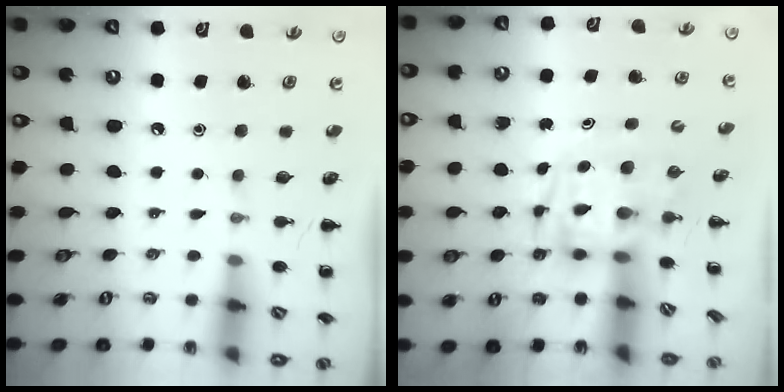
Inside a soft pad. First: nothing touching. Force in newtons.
{"total": 3.2, "press": 3.2, "slide": 0.6}